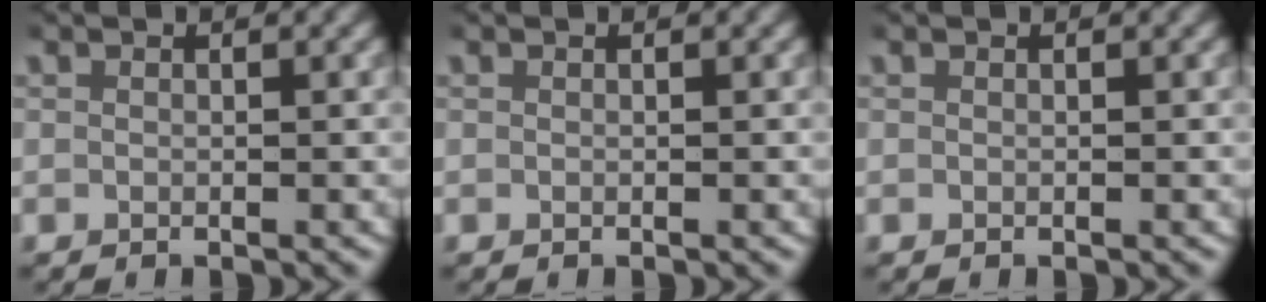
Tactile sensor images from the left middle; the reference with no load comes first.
{"total": 0.0}
{"total": 0.0}